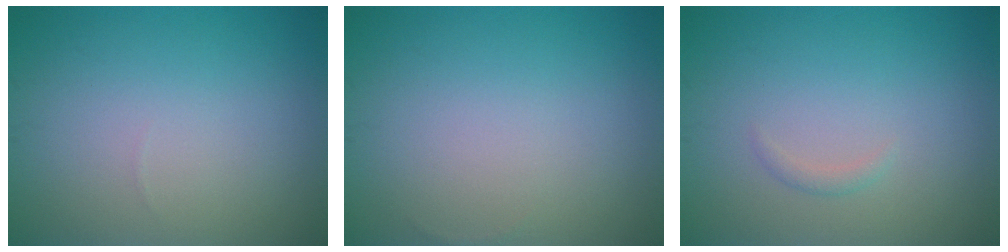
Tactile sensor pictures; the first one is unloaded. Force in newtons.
{"total": 0.0}
{"total": 0.7, "press": 0.7, "slide": 0.0}